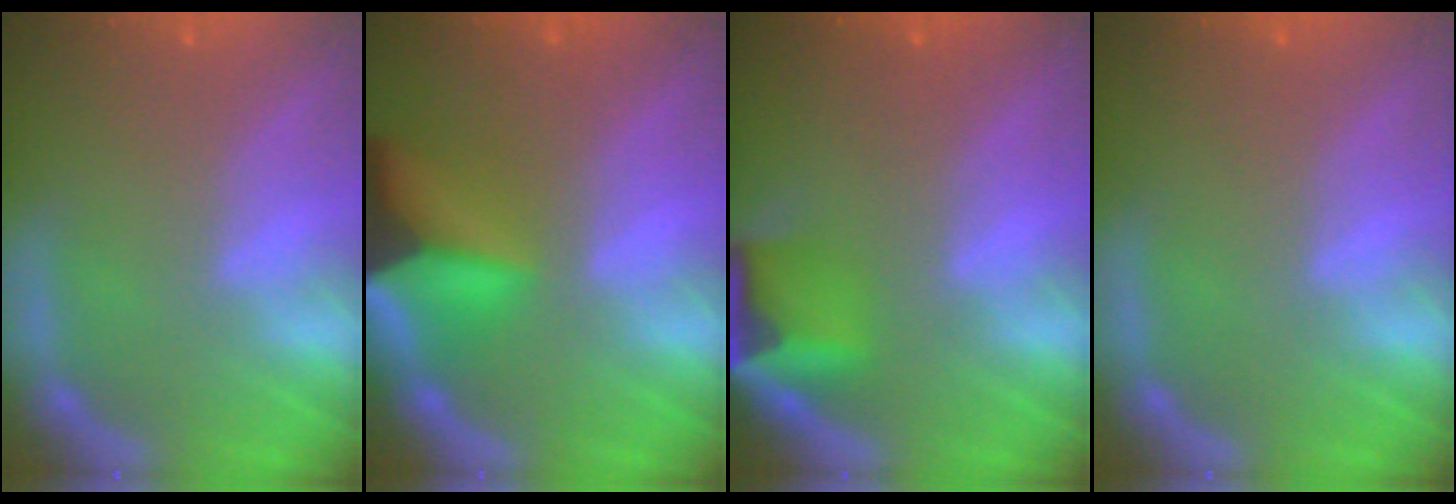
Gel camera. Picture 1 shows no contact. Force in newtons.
{"total": 9.9}
{"total": 4.9}
{"total": 0.0}